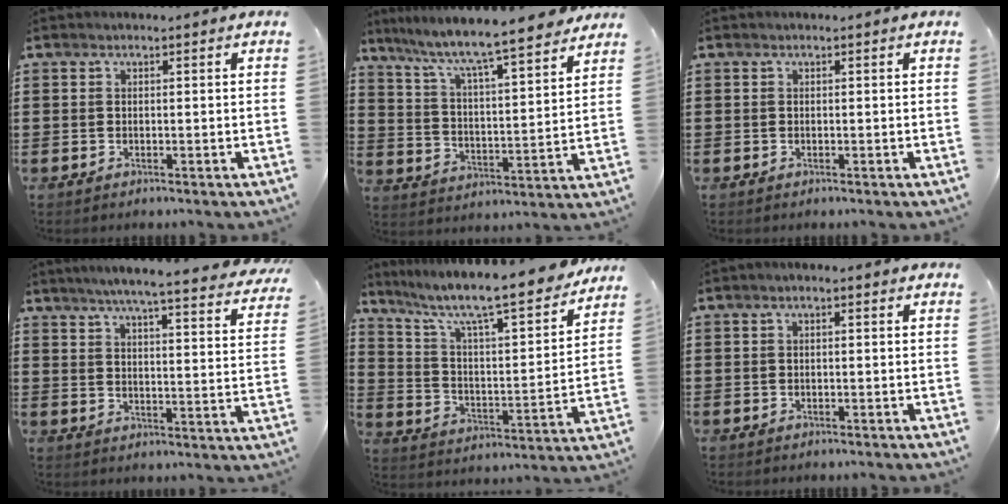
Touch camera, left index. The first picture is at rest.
{"total": 6.9, "force": [6.3, -0.2, 2.8], "torque": [-0.083, -0.050, 0.100]}
{"total": 0.0}
{"total": 5.4, "force": [4.7, -0.5, 2.6], "torque": [-0.070, -0.030, 0.076]}
{"total": 9.4, "force": [7.9, 0.8, 5.0], "torque": [-0.122, -0.063, 0.125]}
{"total": 1.0, "force": [-0.2, 0.3, 0.9], "torque": [-0.016, 0.000, -0.003]}